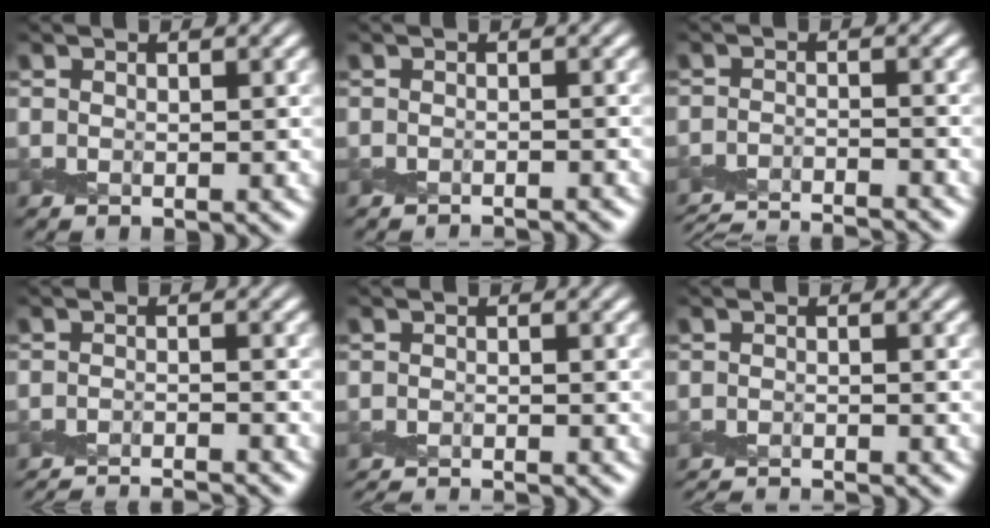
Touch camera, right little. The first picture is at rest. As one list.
[{"total": 1.6, "force": [-1.6, -0.2, 0.0], "torque": [0.006, -0.002, -0.030]}, {"total": 8.5, "force": [-8.3, 0.9, 1.4], "torque": [-0.014, -0.012, -0.127]}, {"total": 6.8, "force": [-6.6, 0.4, 1.3], "torque": [-0.015, -0.013, -0.102]}, {"total": 2.7, "force": [-2.6, -0.4, 0.4], "torque": [-0.005, -0.010, -0.054]}, {"total": 3.1, "force": [-3.0, -0.4, 0.5], "torque": [-0.006, -0.010, -0.062]}]